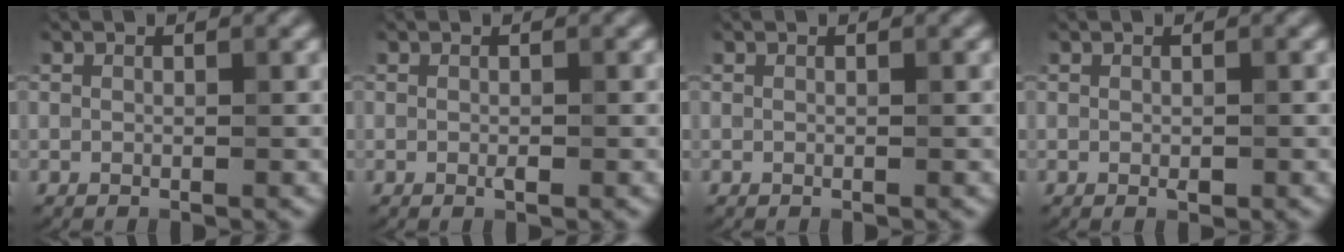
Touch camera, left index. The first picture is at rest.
{"total": 0.6, "force": [-0.2, 0.2, 0.5], "torque": [-0.011, -0.002, -0.002]}
{"total": 0.0}
{"total": 0.7, "force": [-0.2, 0.3, 0.5], "torque": [-0.008, 0.000, -0.001]}